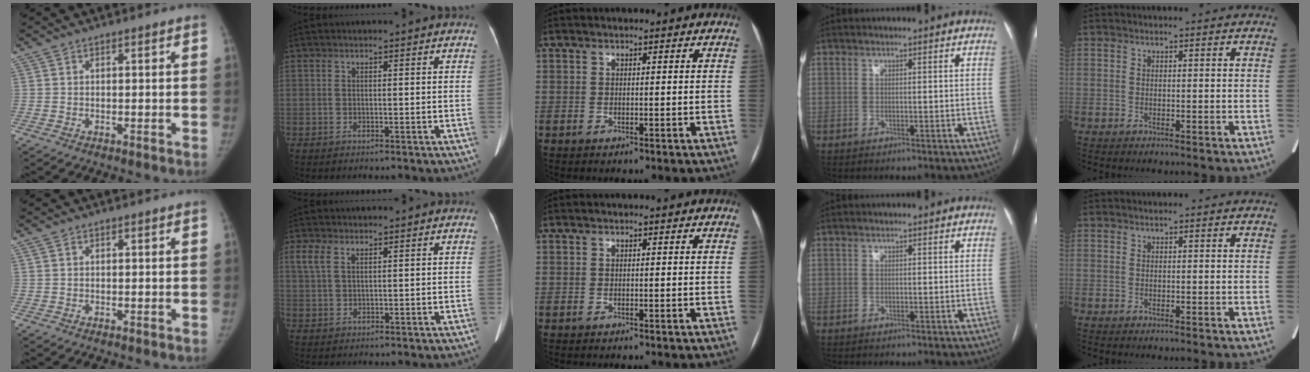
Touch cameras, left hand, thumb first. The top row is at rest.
{"thumb": {"total": 0.5, "force": [0.2, 0.3, 0.3], "torque": [-0.005, 0.007, 0.005]}, "index": {"total": 2.6, "force": [1.3, 1.2, 1.9], "torque": [-0.053, 0.020, 0.035]}}